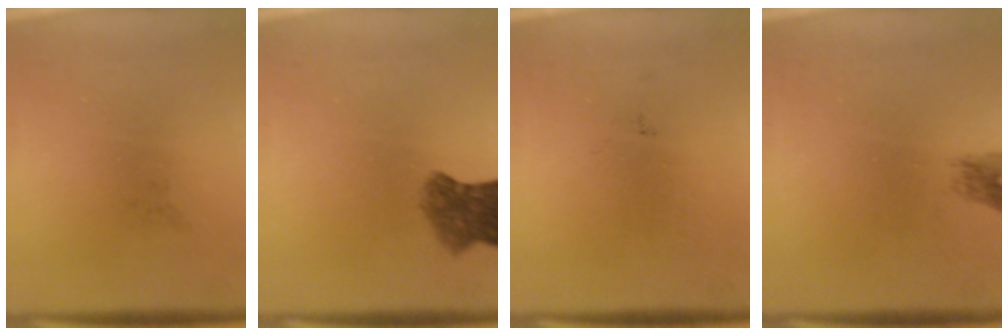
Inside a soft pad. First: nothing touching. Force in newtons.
{"total": 5.2}
{"total": 0.0}
{"total": 1.5}